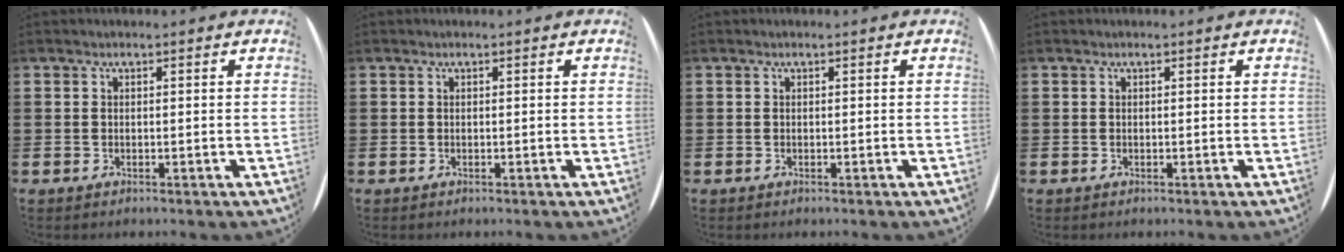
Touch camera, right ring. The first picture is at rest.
{"total": 0.0}
{"total": 0.0}
{"total": 0.0}